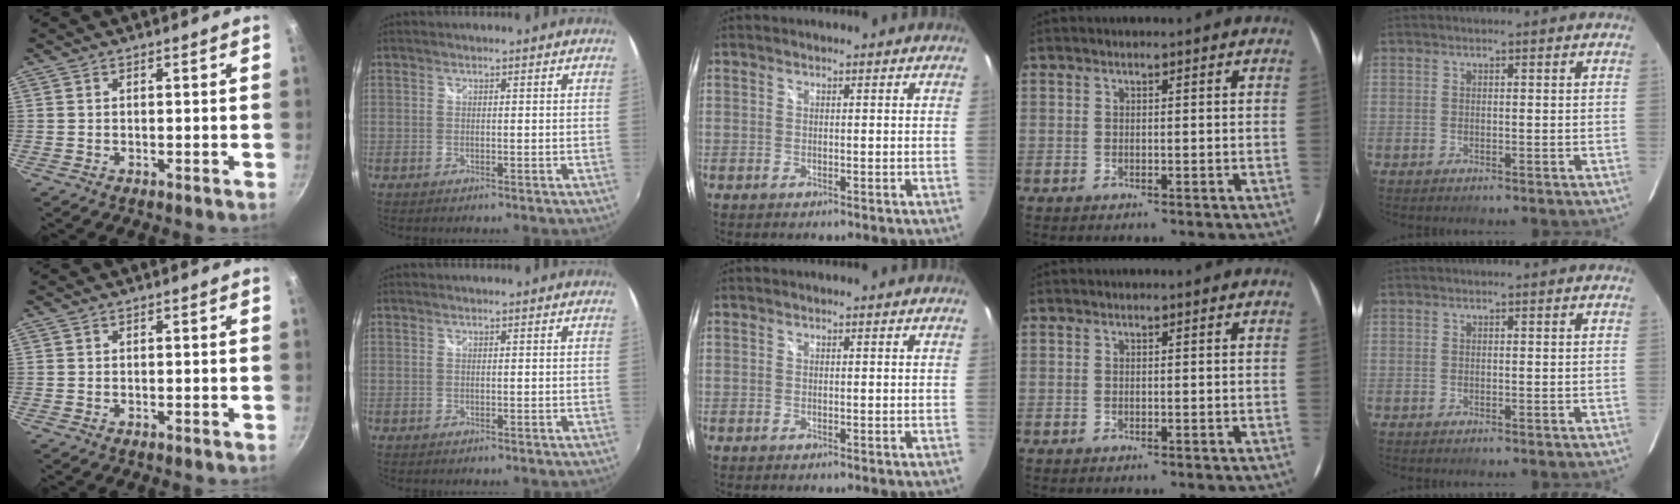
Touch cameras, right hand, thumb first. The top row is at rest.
{}